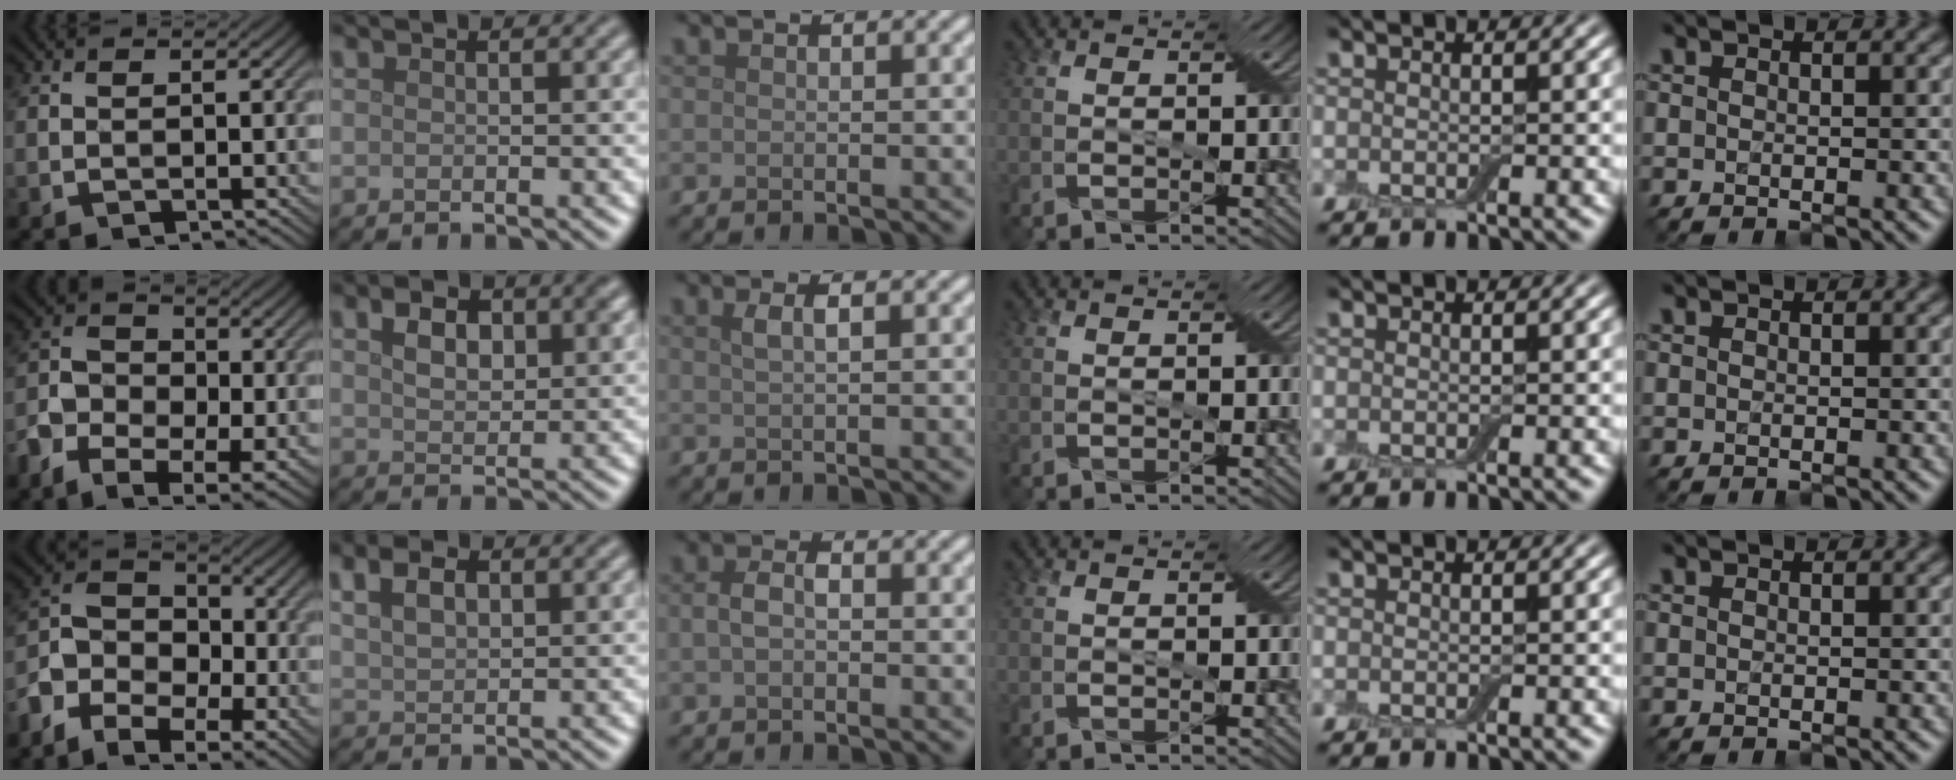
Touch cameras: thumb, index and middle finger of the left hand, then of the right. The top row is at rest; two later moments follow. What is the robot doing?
{"motion": "squeeze", "object": "air blower"}